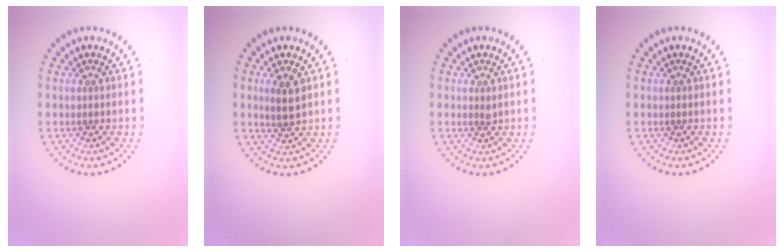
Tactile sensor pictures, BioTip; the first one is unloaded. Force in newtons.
{"total": 2.1, "press": 1.9, "slide": 0.7}
{"total": 0.6, "press": 0.4, "slide": 0.4}
{"total": 0.0}